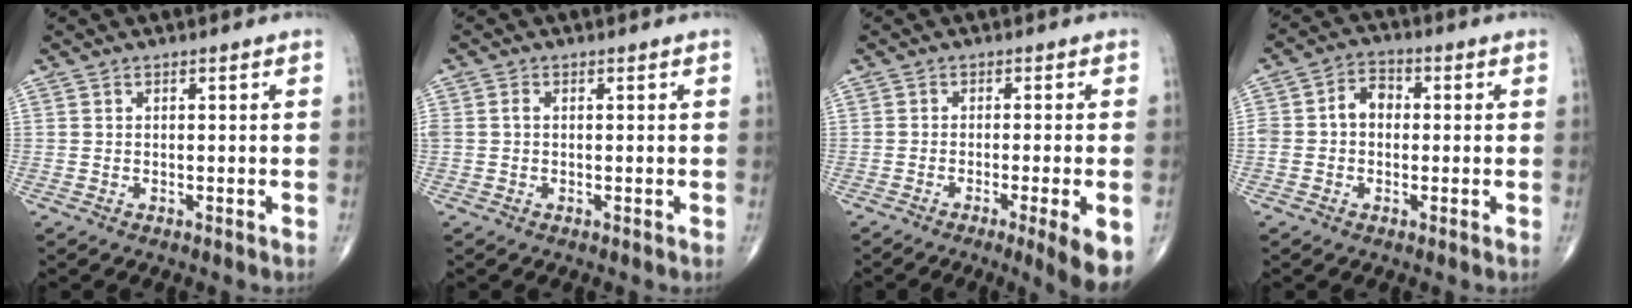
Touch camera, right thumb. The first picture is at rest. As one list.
[{"total": 1.4, "force": [0.0, 1.0, 1.0], "torque": [-0.025, 0.006, 0.001]}, {"total": 8.2, "force": [-3.6, 0.7, 7.3], "torque": [-0.100, -0.012, -0.053]}, {"total": 5.5, "force": [0.0, 4.2, 3.6], "torque": [-0.050, 0.023, -0.009]}]